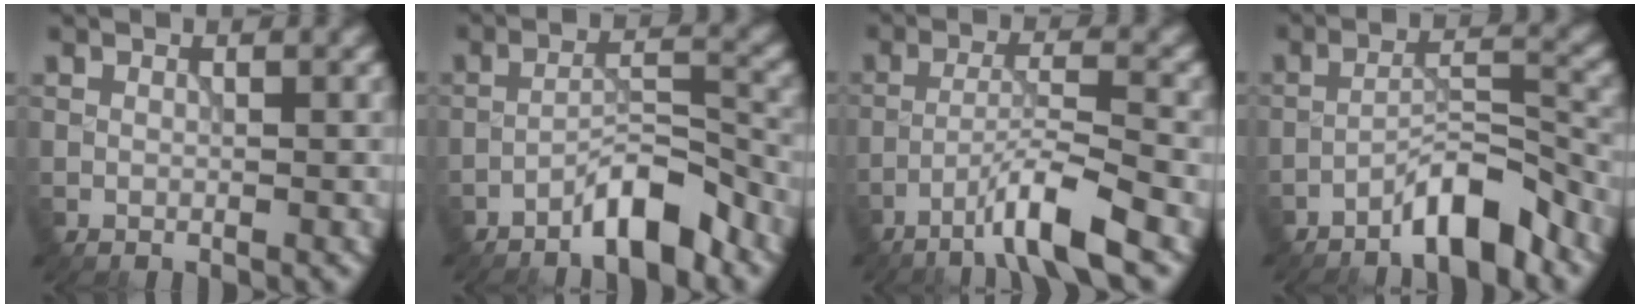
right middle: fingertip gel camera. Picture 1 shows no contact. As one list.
[{"total": 4.8, "force": [-3.6, 1.0, 3.1], "torque": [-0.049, 0.013, -0.068]}, {"total": 5.3, "force": [-3.3, 0.1, 4.1], "torque": [-0.068, 0.011, -0.072]}, {"total": 5.1, "force": [-3.9, 0.9, 3.2], "torque": [-0.048, 0.014, -0.073]}]